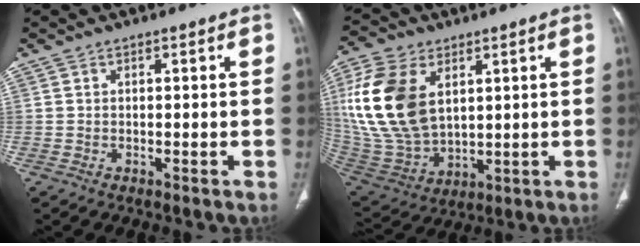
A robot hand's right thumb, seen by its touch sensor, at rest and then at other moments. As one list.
[{"total": 21.0, "force": [5.6, 13.2, 15.4], "torque": [-0.319, -0.025, 0.120]}]